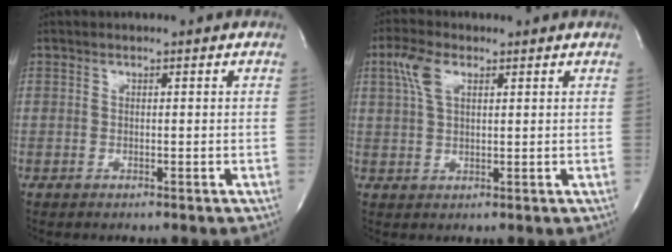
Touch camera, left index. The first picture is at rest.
{"total": 4.6, "force": [2.3, 1.8, 3.6], "torque": [-0.087, 0.017, 0.050]}